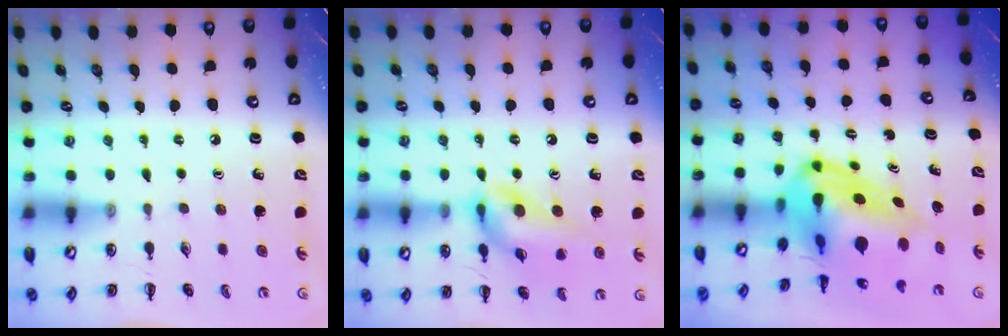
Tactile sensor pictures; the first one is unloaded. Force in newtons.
{"total": 13.6, "press": 13.3, "slide": 2.7}
{"total": 11.0, "press": 10.4, "slide": 3.5}